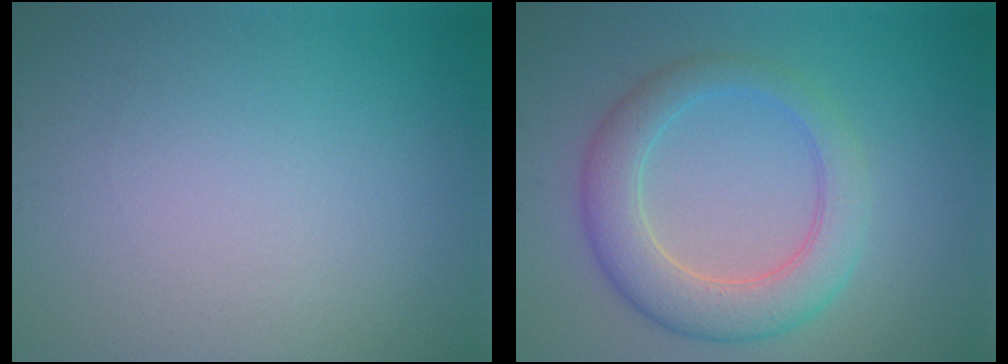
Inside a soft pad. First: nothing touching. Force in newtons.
{"total": 5.6, "press": 5.6, "slide": 0.3}